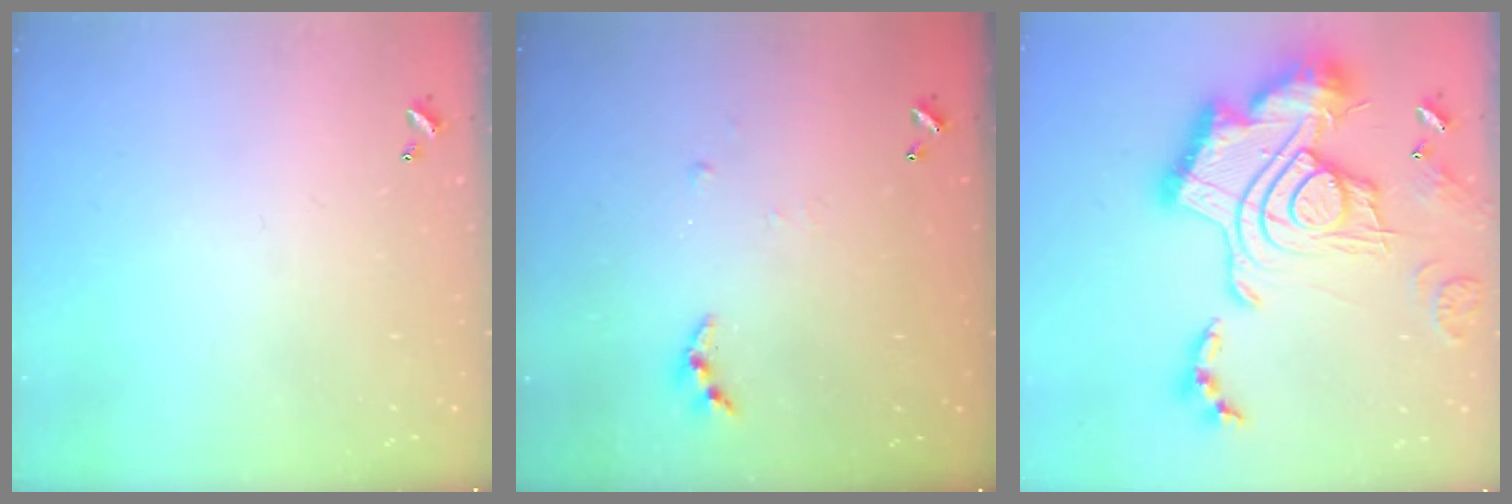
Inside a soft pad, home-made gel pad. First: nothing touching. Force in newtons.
{"total": 4.2, "press": 4.2, "slide": 0.3}
{"total": 3.8, "press": 3.1, "slide": 2.2}